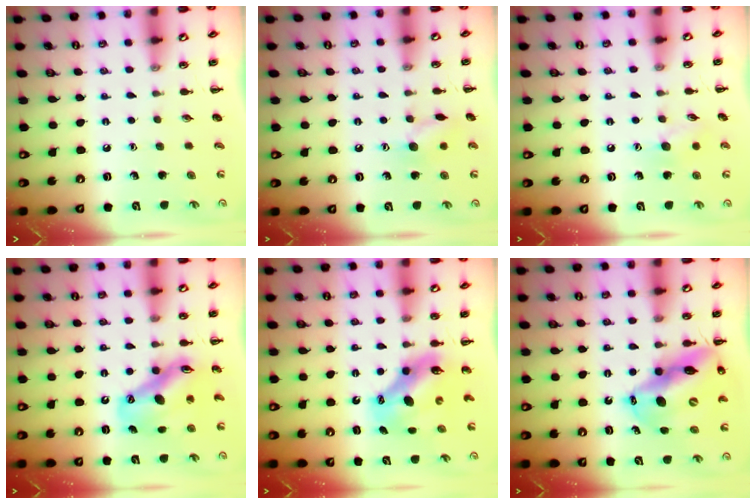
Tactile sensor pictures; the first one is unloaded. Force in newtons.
{"total": 7.6, "press": 7.6, "slide": 0.6}
{"total": 7.5, "press": 7.4, "slide": 1.3}
{"total": 12.5, "press": 12.0, "slide": 3.5}
{"total": 9.1, "press": 8.9, "slide": 2.0}
{"total": 16.1, "press": 15.4, "slide": 4.6}